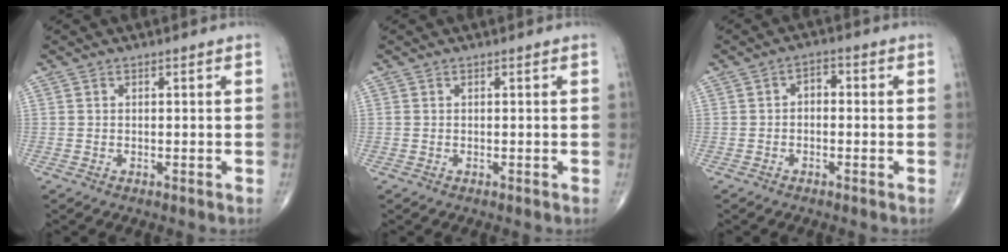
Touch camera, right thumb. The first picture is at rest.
{"total": 0.0}
{"total": 2.7, "force": [-0.3, 1.8, 2.0], "torque": [-0.012, 0.013, -0.016]}